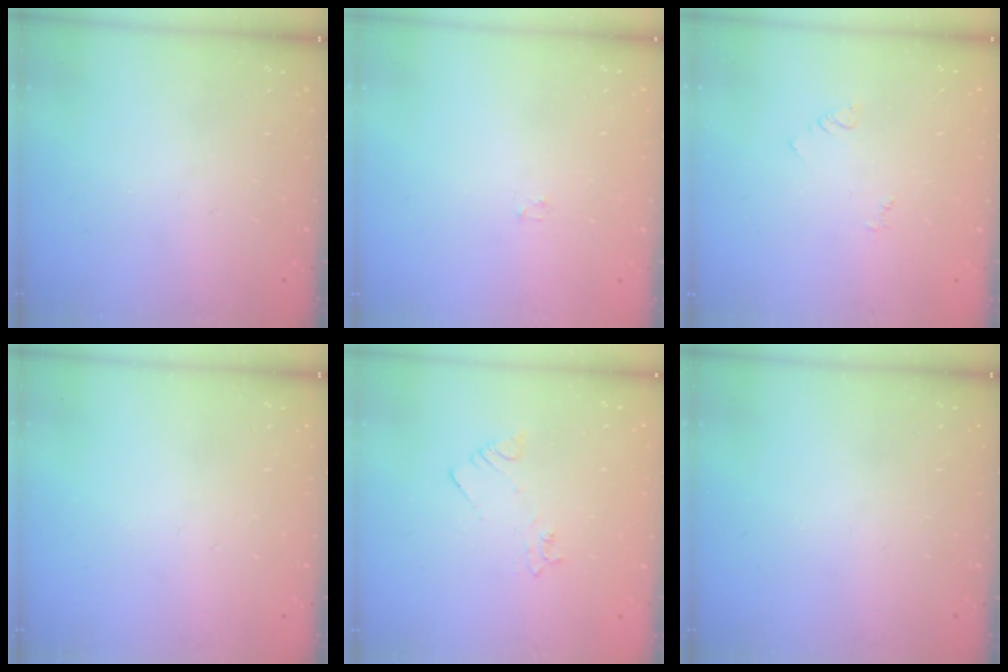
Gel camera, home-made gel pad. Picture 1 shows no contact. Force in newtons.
{"total": 1.2, "press": 1.2, "slide": 0.2}
{"total": 2.9, "press": 2.9, "slide": 0.4}
{"total": 0.0}
{"total": 2.5, "press": 2.5, "slide": 0.3}
{"total": 0.0}